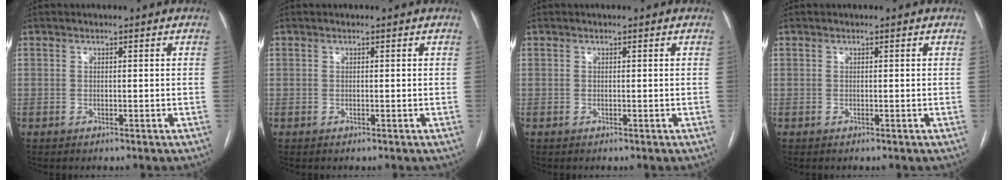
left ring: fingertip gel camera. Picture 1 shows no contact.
{"total": 0.0}
{"total": 0.0}
{"total": 0.0}